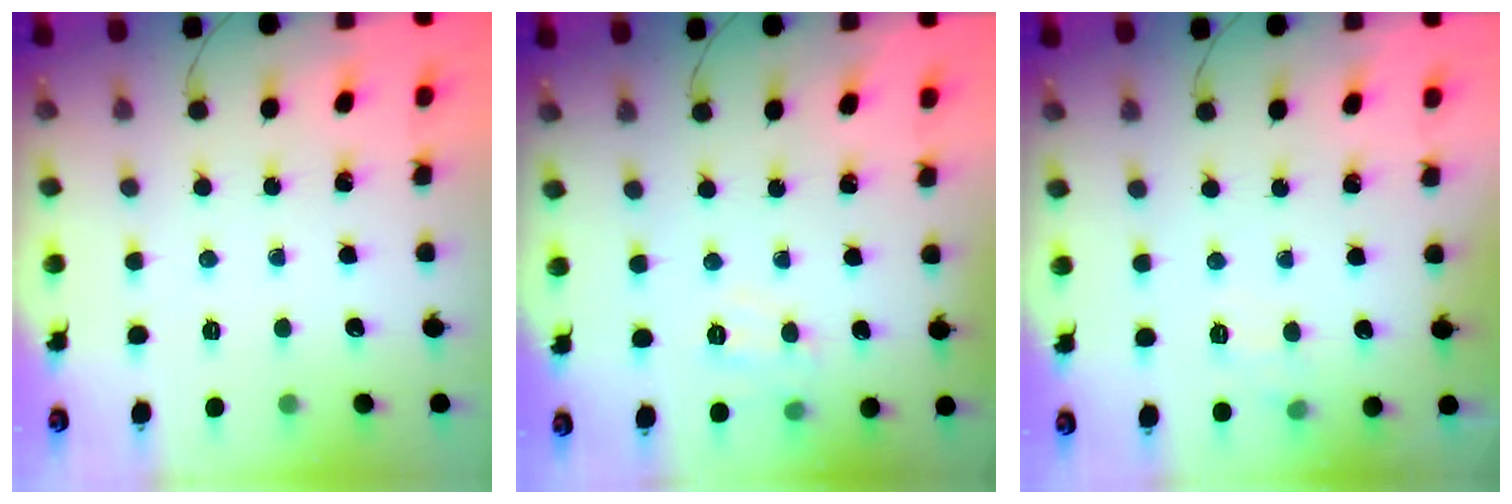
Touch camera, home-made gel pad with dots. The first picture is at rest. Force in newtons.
{"total": 6.5, "press": 6.4, "slide": 1.1}
{"total": 4.1, "press": 3.6, "slide": 1.9}